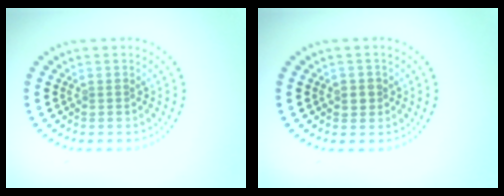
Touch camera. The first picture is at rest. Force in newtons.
{"total": 1.2, "press": 1.1, "slide": 0.5}